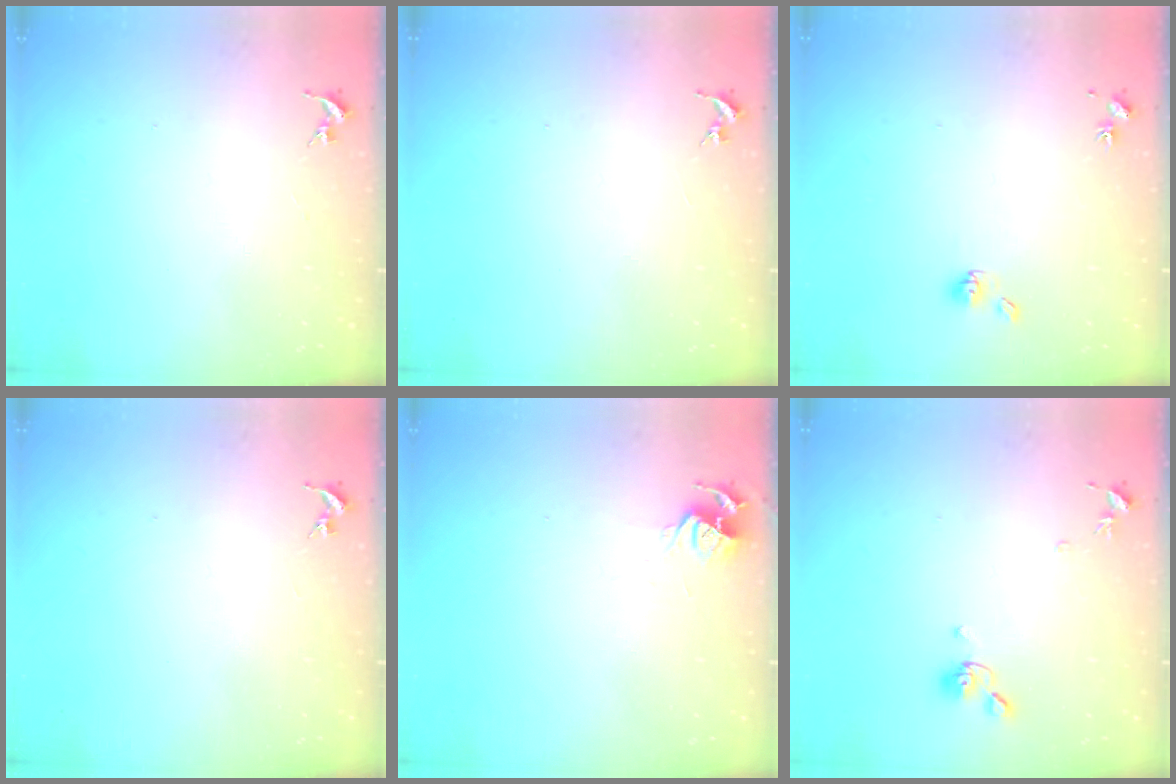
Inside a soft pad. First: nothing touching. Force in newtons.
{"total": 0.0}
{"total": 5.8, "press": 5.3, "slide": 2.3}
{"total": 0.0}
{"total": 6.0, "press": 6.0, "slide": 0.6}
{"total": 8.6, "press": 8.5, "slide": 1.1}